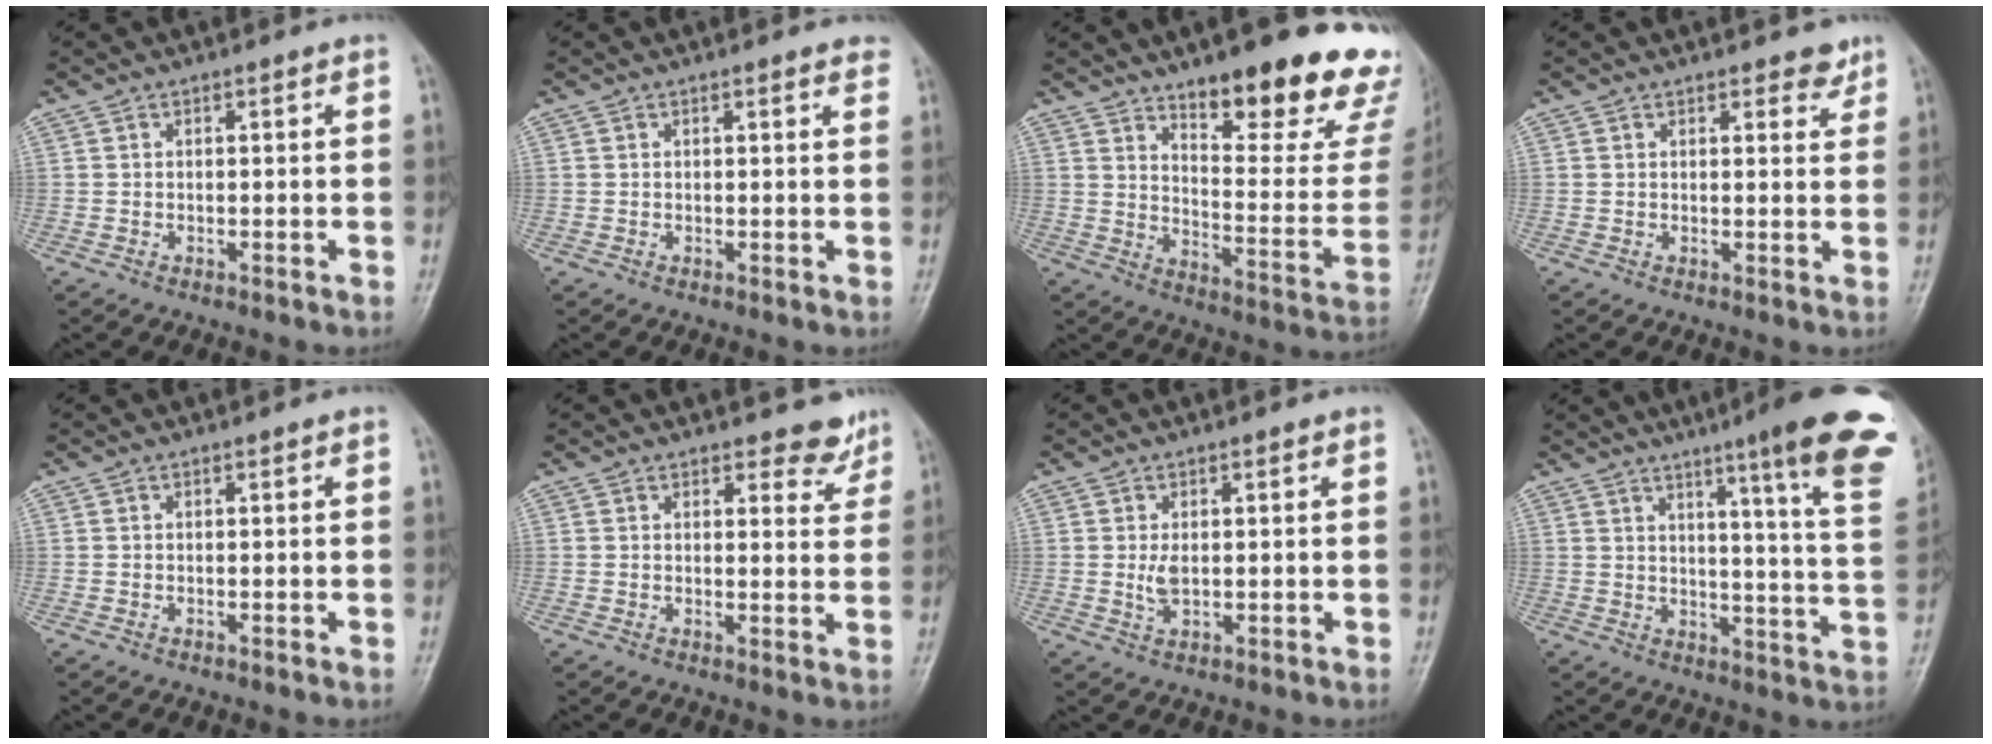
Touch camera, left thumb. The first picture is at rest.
{"total": 2.1, "force": [1.6, 0.6, 1.2], "torque": [-0.005, 0.001, 0.013]}
{"total": 24.7, "force": [16.1, 7.5, 17.2], "torque": [-0.182, -0.100, 0.224]}
{"total": 3.0, "force": [2.3, 1.4, 1.4], "torque": [0.003, -0.012, 0.027]}
{"total": 0.0}
{"total": 4.5, "force": [3.9, 2.1, 1.1], "torque": [0.015, -0.030, 0.041]}
{"total": 2.7, "force": [0.3, 1.5, 2.2], "torque": [-0.041, -0.007, 0.008]}
{"total": 20.7, "force": [12.6, 1.8, 16.3], "torque": [-0.192, -0.063, 0.151]}